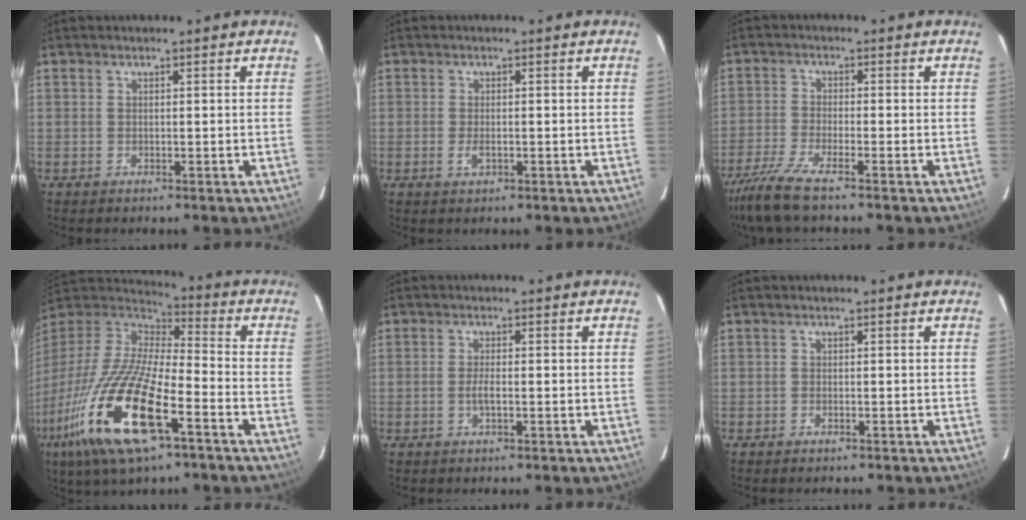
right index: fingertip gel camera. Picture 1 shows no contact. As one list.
[{"total": 1.9, "force": [-0.7, 0.9, 1.5], "torque": [-0.032, -0.001, -0.012]}, {"total": 8.6, "force": [-7.0, 0.2, 5.0], "torque": [-0.122, -0.029, -0.132]}, {"total": 26.2, "force": [-12.8, 7.5, 21.5], "torque": [-0.429, -0.068, -0.251]}, {"total": 1.9, "force": [-0.6, 0.4, 1.8], "torque": [-0.037, 0.001, -0.011]}, {"total": 0.8, "force": [-0.7, 0.4, 0.2], "torque": [-0.005, 0.000, -0.013]}]